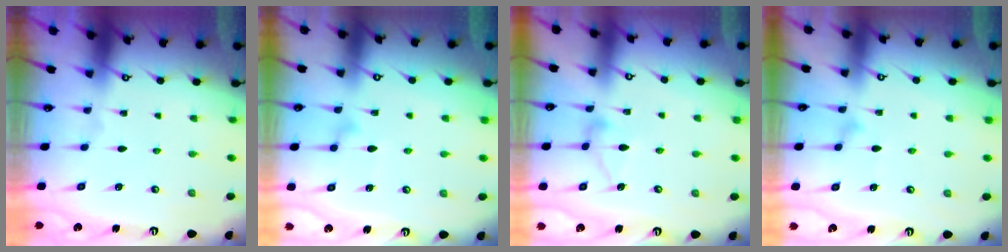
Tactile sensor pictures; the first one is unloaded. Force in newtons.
{"total": 9.8, "press": 9.8, "slide": 0.6}
{"total": 8.8, "press": 8.8, "slide": 0.2}
{"total": 9.0, "press": 9.0, "slide": 0.4}